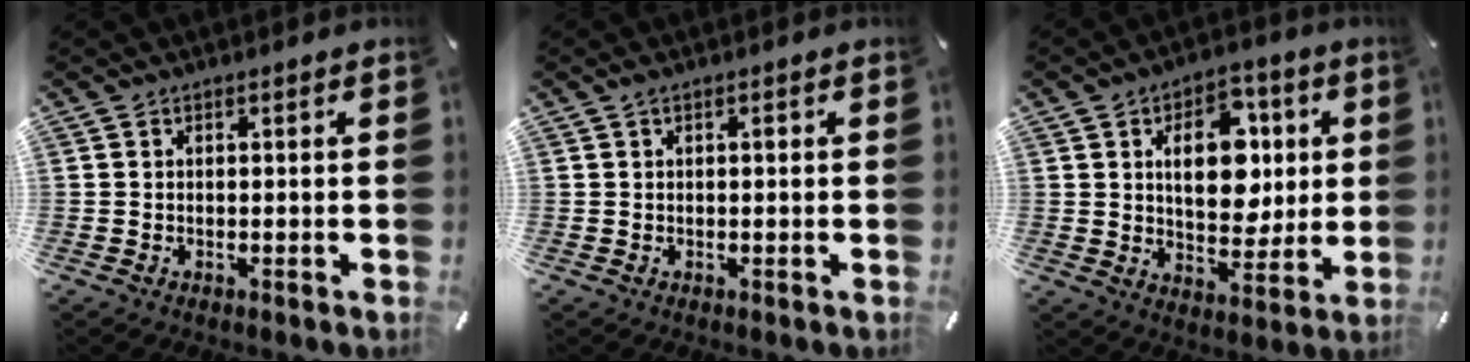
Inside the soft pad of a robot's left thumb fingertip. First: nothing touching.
{"total": 1.0, "force": [0.3, 0.4, 0.9], "torque": [-0.017, 0.004, 0.004]}
{"total": 14.3, "force": [3.5, 9.8, 9.7], "torque": [-0.132, -0.002, 0.059]}